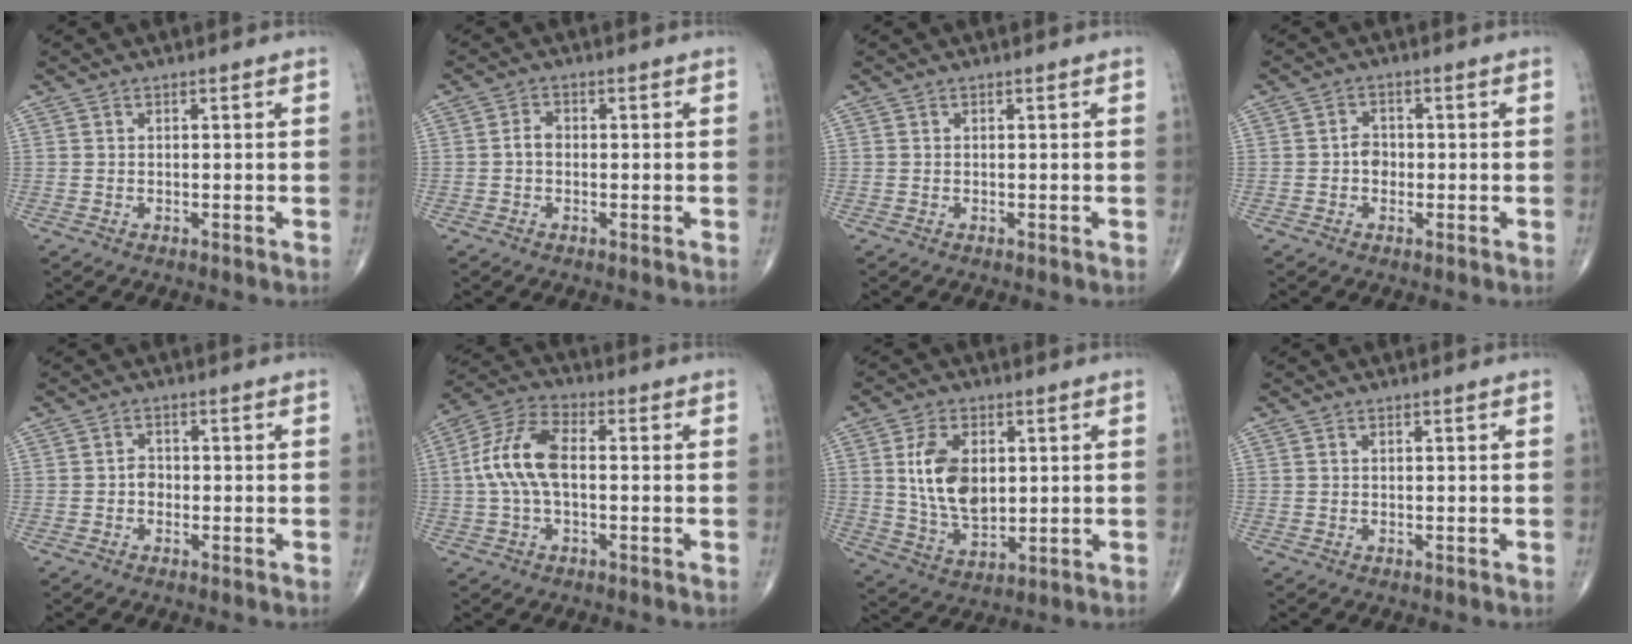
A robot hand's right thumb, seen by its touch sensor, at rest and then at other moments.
{"total": 2.2, "force": [-0.3, 1.5, 1.5], "torque": [-0.022, 0.009, -0.012]}
{"total": 0.0}
{"total": 3.0, "force": [-0.5, 2.4, 1.7], "torque": [-0.011, 0.008, -0.015]}
{"total": 2.1, "force": [-0.5, 1.7, 1.1], "torque": [-0.005, 0.006, -0.012]}
{"total": 11.0, "force": [0.0, 5.6, 9.5], "torque": [-0.203, 0.031, -0.005]}
{"total": 12.1, "force": [2.1, 7.4, 9.4], "torque": [-0.158, -0.014, 0.047]}
{"total": 0.0}